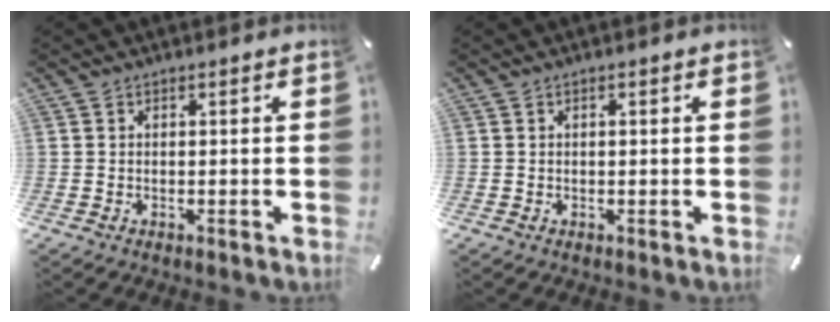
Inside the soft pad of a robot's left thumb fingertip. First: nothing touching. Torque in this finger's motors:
{"motor_torque": [-0.13, -0.25, 0.01, 0.05, 0.00]}